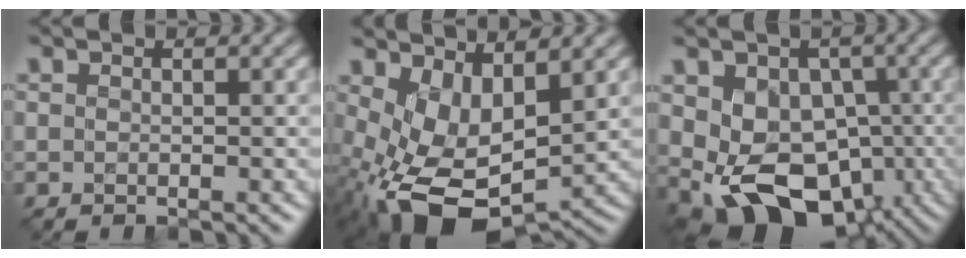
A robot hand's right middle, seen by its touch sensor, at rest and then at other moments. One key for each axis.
{"total": 8.7, "fx": -0.7, "fy": 4.8, "fz": 7.2, "tx": -0.158, "ty": -0.020, "tz": 0.000}
{"total": 9.4, "fx": -1.4, "fy": 6.9, "fz": 6.3, "tx": -0.098, "ty": -0.014, "tz": -0.024}